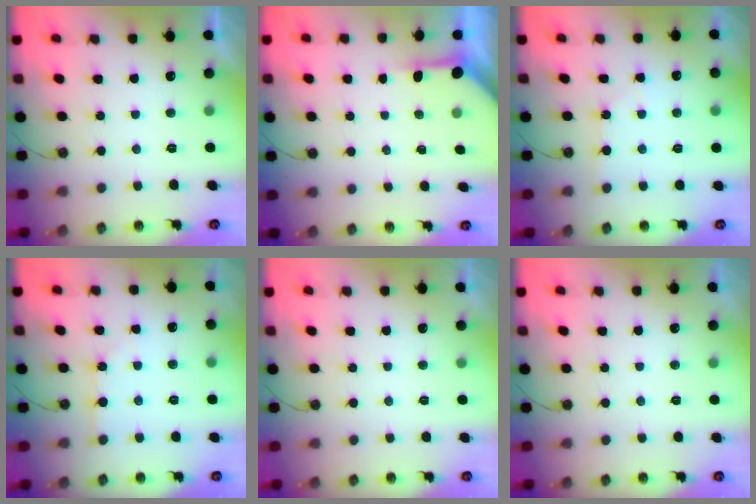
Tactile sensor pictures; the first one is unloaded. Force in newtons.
{"total": 3.4, "press": 3.4, "slide": 0.3}
{"total": 4.3, "press": 4.2, "slide": 0.5}
{"total": 1.3, "press": 1.2, "slide": 0.2}
{"total": 0.0}
{"total": 0.0}